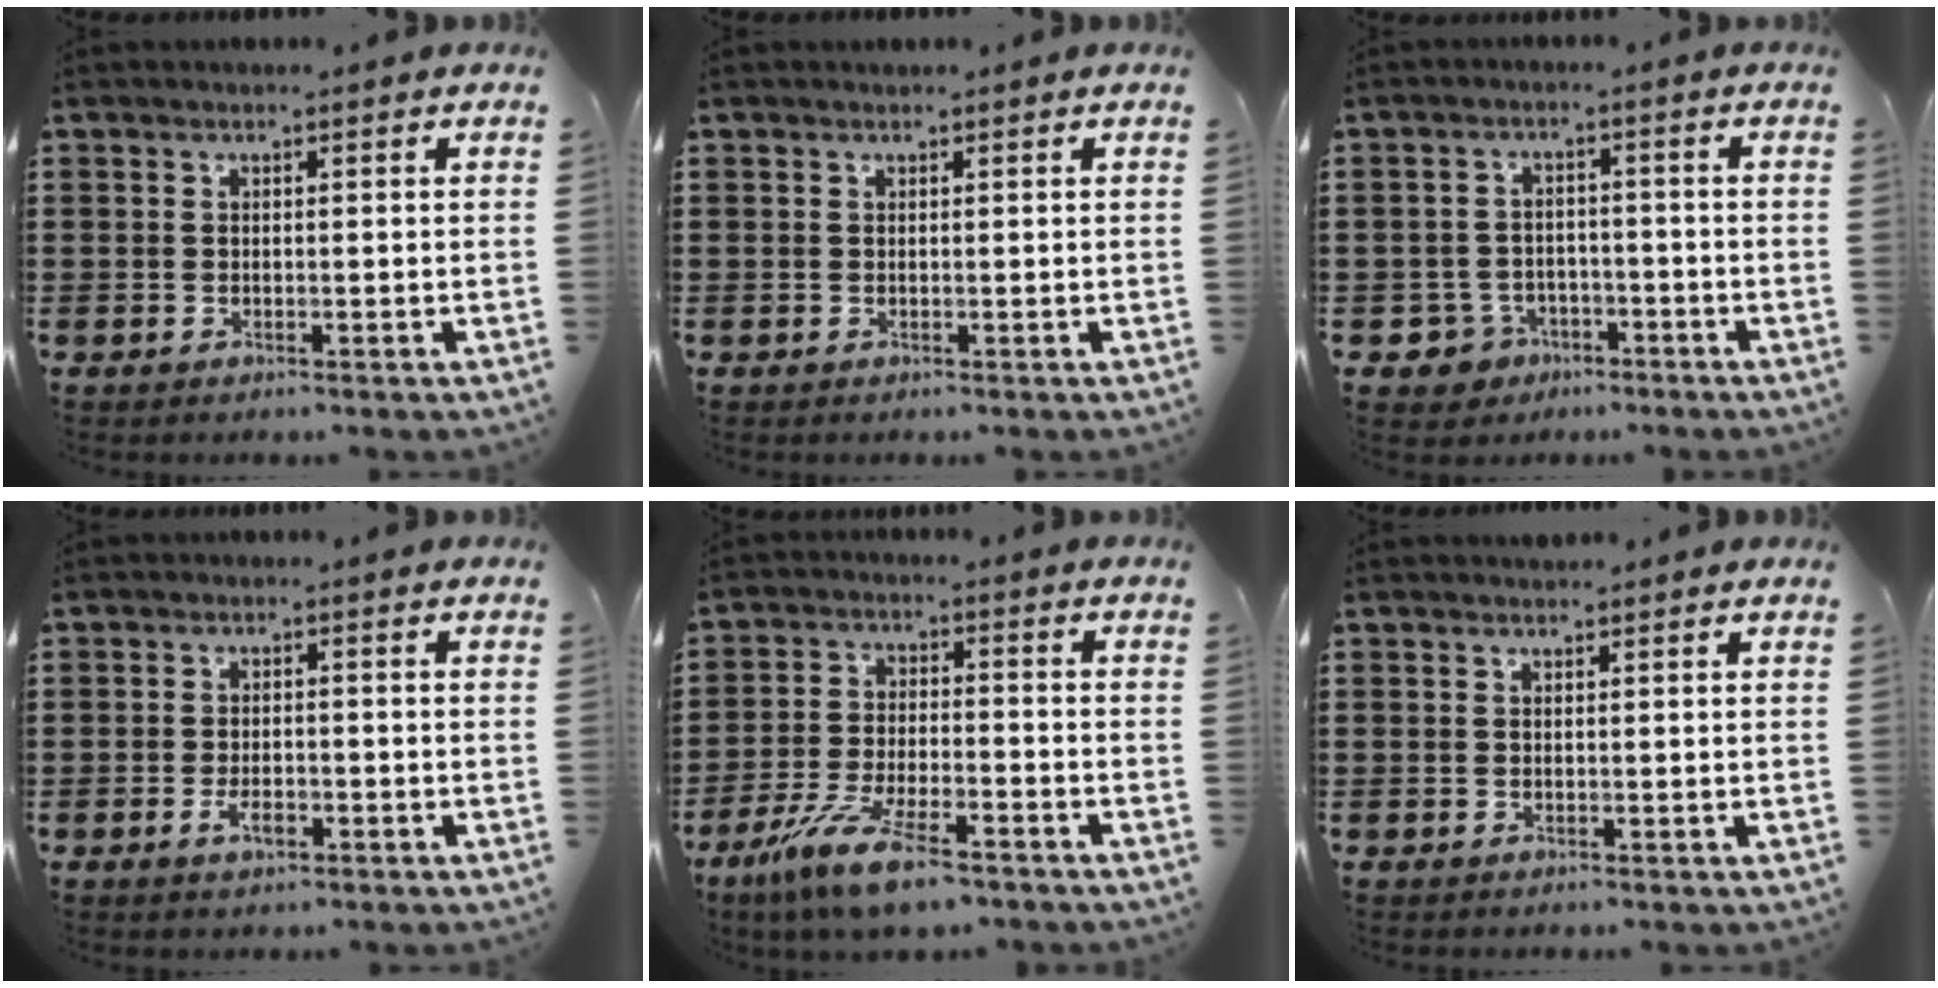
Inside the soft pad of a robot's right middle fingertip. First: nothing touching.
{"total": 0.0}
{"total": 3.6, "force": [-2.6, 2.4, 0.4], "torque": [-0.032, 0.001, -0.058]}
{"total": 2.7, "force": [-1.3, 1.1, 2.1], "torque": [-0.045, -0.001, -0.025]}
{"total": 9.4, "force": [-6.9, 1.6, 6.2], "torque": [-0.131, -0.001, -0.133]}
{"total": 0.5, "force": [0.5, 0.1, -0.1], "torque": [-0.001, -0.001, 0.010]}